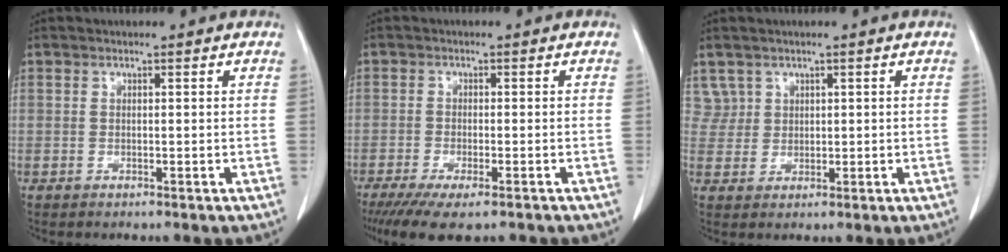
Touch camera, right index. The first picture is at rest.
{"total": 9.3, "force": [-7.1, 1.9, 5.8], "torque": [-0.080, -0.017, -0.107]}
{"total": 3.0, "force": [1.7, 2.4, -0.4], "torque": [0.018, 0.009, 0.032]}